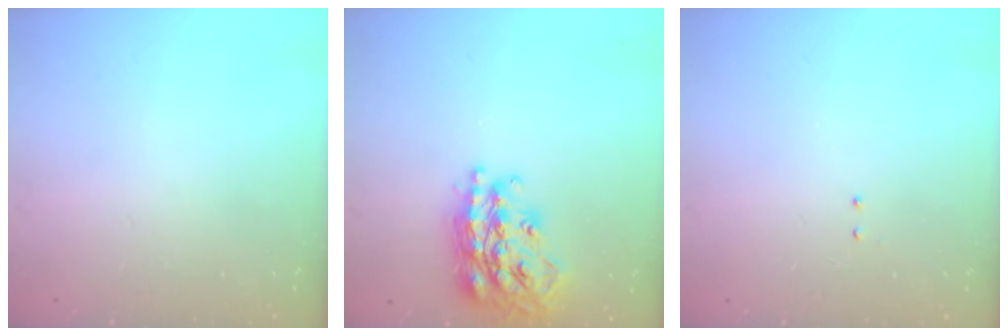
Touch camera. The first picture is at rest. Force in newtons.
{"total": 23.2, "press": 23.2, "slide": 1.8}
{"total": 2.1, "press": 2.0, "slide": 0.6}